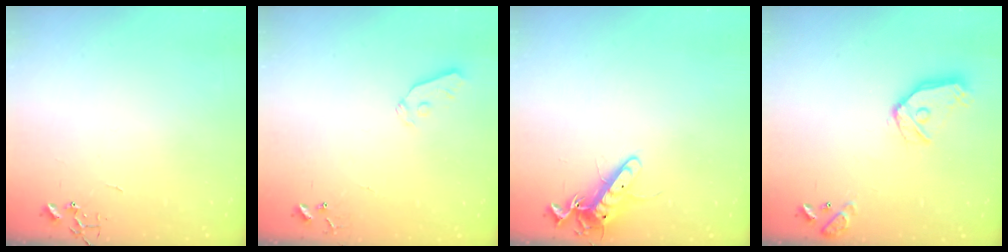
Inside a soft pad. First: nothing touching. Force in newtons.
{"total": 5.9, "press": 5.8, "slide": 0.7}
{"total": 12.4, "press": 12.4, "slide": 0.9}
{"total": 14.0, "press": 13.8, "slide": 1.9}